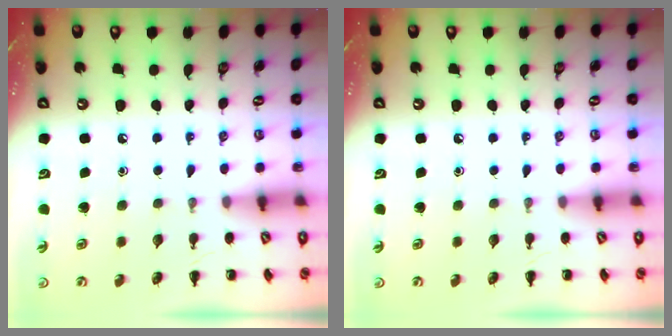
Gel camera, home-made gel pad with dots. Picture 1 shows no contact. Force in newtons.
{"total": 0.0}